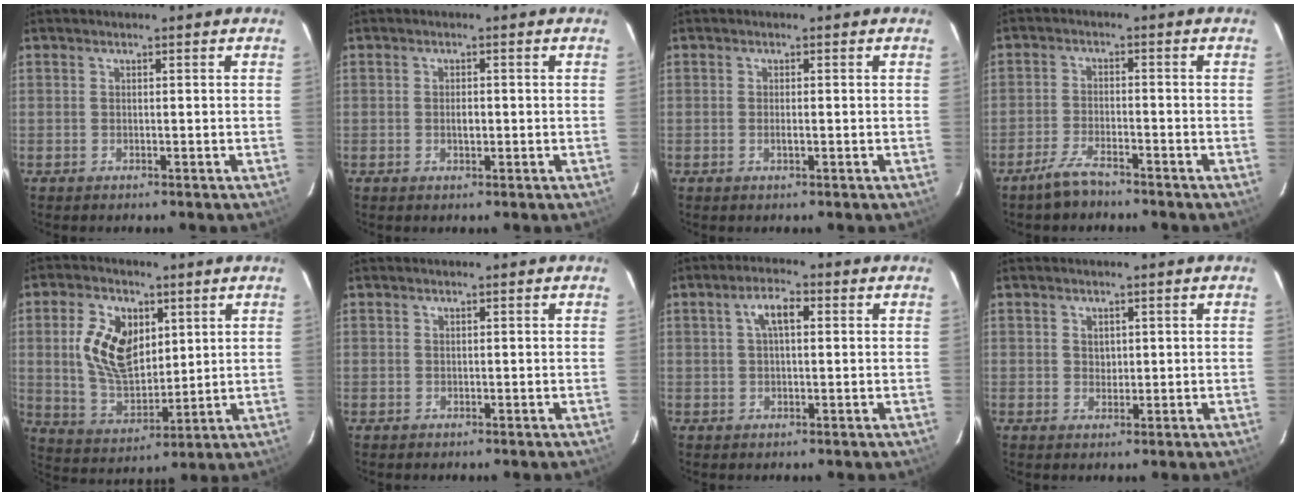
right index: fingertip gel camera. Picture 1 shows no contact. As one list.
[{"total": 1.7, "force": [-0.2, 0.9, 1.4], "torque": [-0.023, 0.003, -0.004]}, {"total": 1.2, "force": [-0.3, 0.2, 1.1], "torque": [-0.020, 0.000, -0.005]}, {"total": 4.7, "force": [-3.9, 1.2, 2.3], "torque": [-0.065, 0.000, -0.075]}, {"total": 12.8, "force": [3.5, 8.0, 9.3], "torque": [-0.187, 0.015, 0.078]}, {"total": 0.6, "force": [0.1, 0.6, -0.1], "torque": [0.005, 0.004, 0.002]}, {"total": 4.5, "force": [1.2, 1.9, 4.0], "torque": [-0.075, 0.015, 0.024]}, {"total": 1.8, "force": [0.7, 1.6, 0.6], "torque": [-0.004, 0.004, 0.013]}]